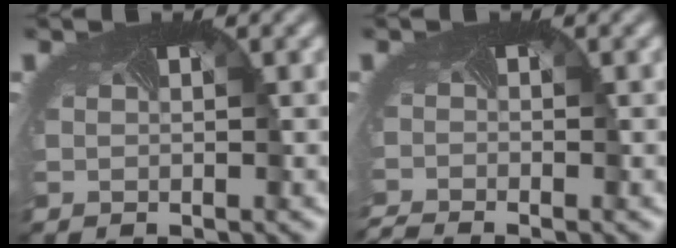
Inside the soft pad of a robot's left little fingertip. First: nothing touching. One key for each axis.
{"total": 2.1, "fx": -2.1, "fy": -0.3, "fz": 0.1, "tx": -0.012, "ty": -0.019, "tz": -0.045}